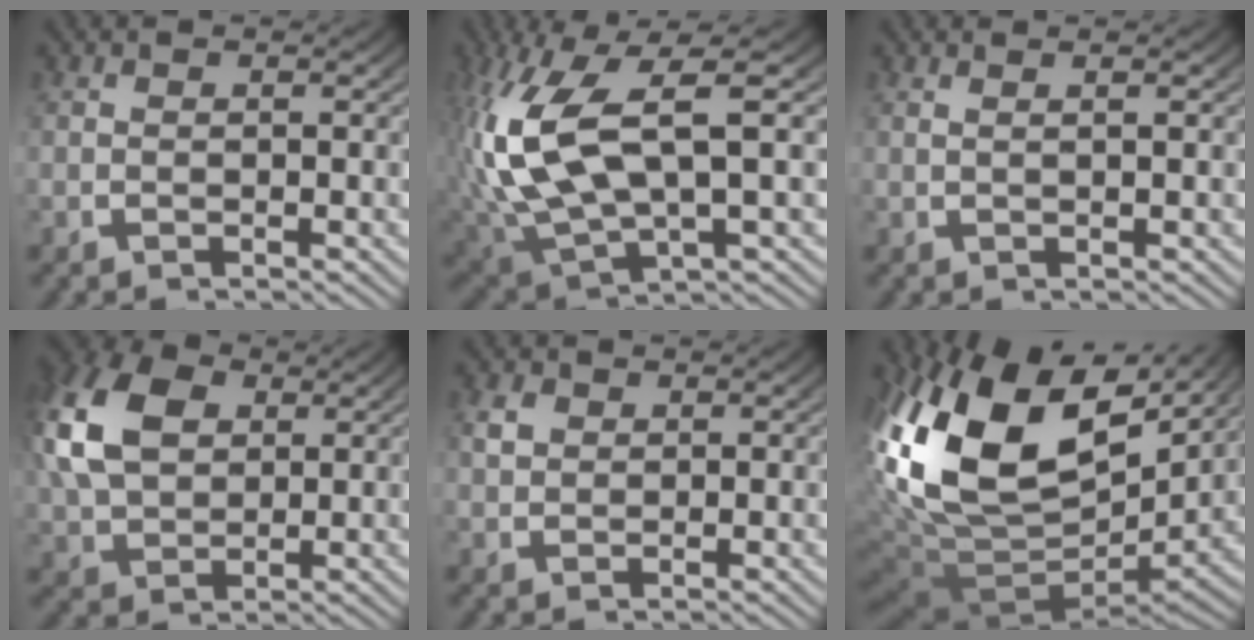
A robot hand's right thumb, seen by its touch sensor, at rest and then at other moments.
{"total": 12.9, "force": [-0.5, 7.8, 10.3], "torque": [-0.249, -0.037, 0.012]}
{"total": 1.0, "force": [0.6, -0.2, 0.7], "torque": [-0.013, 0.001, 0.015]}
{"total": 9.2, "force": [2.6, 6.2, 6.2], "torque": [-0.149, -0.017, 0.061]}
{"total": 1.8, "force": [0.8, 1.3, 0.9], "torque": [-0.019, -0.001, 0.019]}
{"total": 20.4, "force": [2.0, 12.3, 16.2], "torque": [-0.369, -0.056, 0.066]}